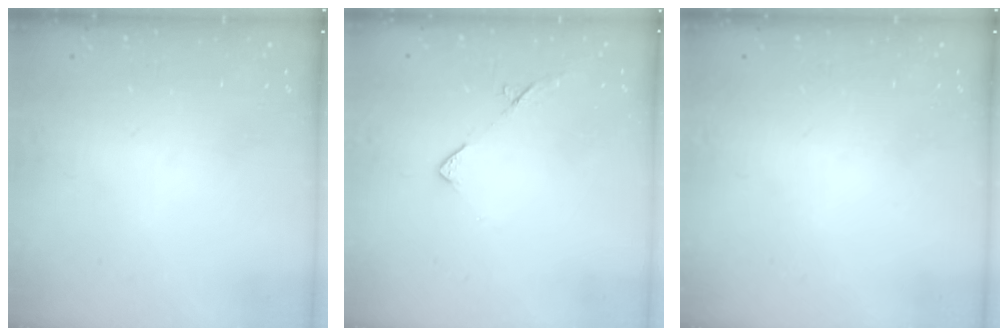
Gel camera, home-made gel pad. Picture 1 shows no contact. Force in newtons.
{"total": 7.5, "press": 7.4, "slide": 0.8}
{"total": 0.0}